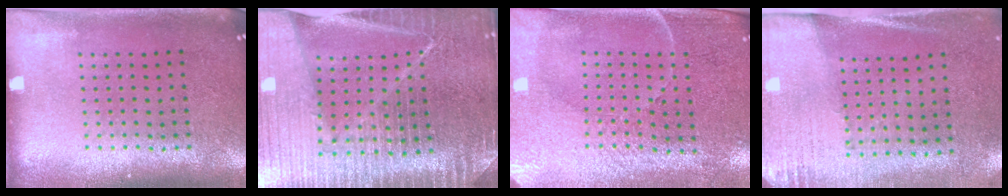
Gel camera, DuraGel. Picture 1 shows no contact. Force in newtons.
{"total": 5.3, "press": 4.8, "slide": 2.2}
{"total": 3.3, "press": 3.2, "slide": 1.0}
{"total": 2.7, "press": 2.4, "slide": 1.2}